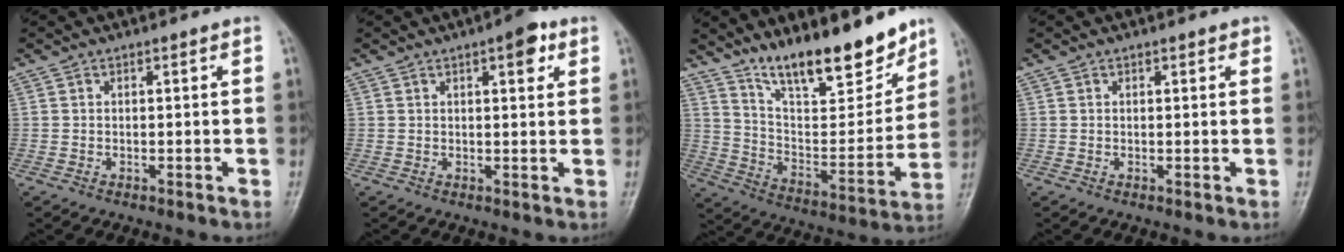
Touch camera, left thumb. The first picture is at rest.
{"total": 4.7, "force": [2.3, 1.8, 3.7], "torque": [-0.036, -0.004, 0.026]}
{"total": 19.0, "force": [14.7, 5.4, 10.9], "torque": [-0.129, -0.094, 0.253]}
{"total": 1.0, "force": [0.6, 0.6, 0.4], "torque": [0.005, -0.002, 0.004]}